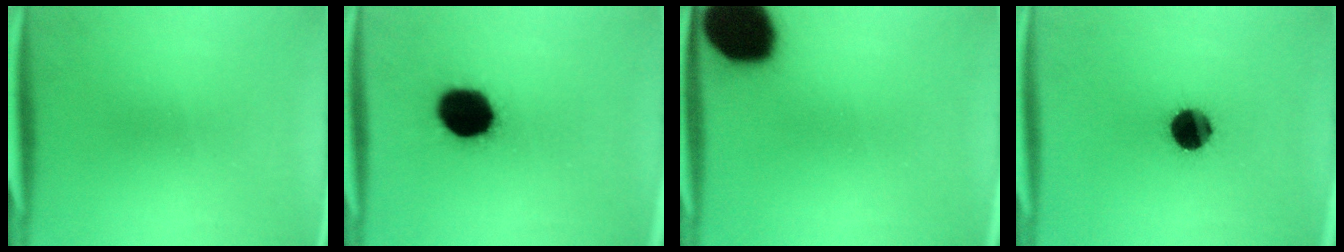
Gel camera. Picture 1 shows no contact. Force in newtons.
{"total": 15.2}
{"total": 19.6}
{"total": 11.7}